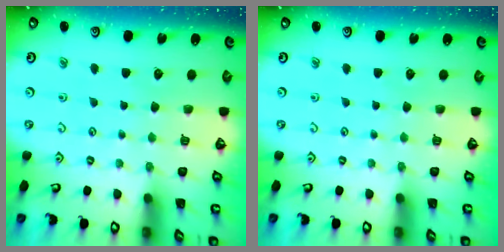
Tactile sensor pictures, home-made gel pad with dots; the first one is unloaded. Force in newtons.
{"total": 0.0}